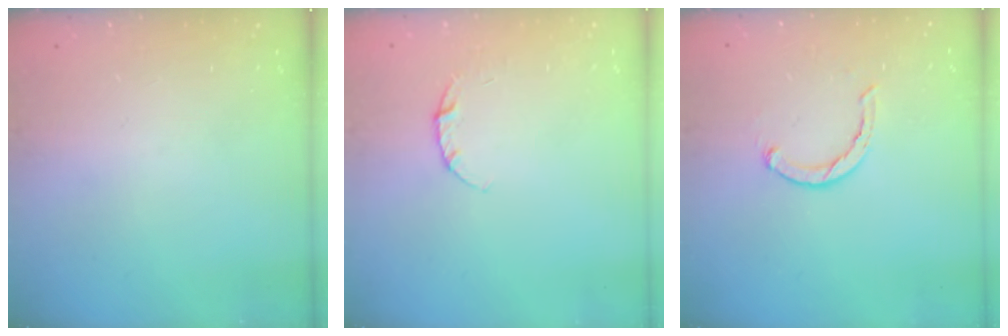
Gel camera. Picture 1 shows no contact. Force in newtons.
{"total": 3.8, "press": 3.8, "slide": 0.4}
{"total": 1.5, "press": 1.5, "slide": 0.3}